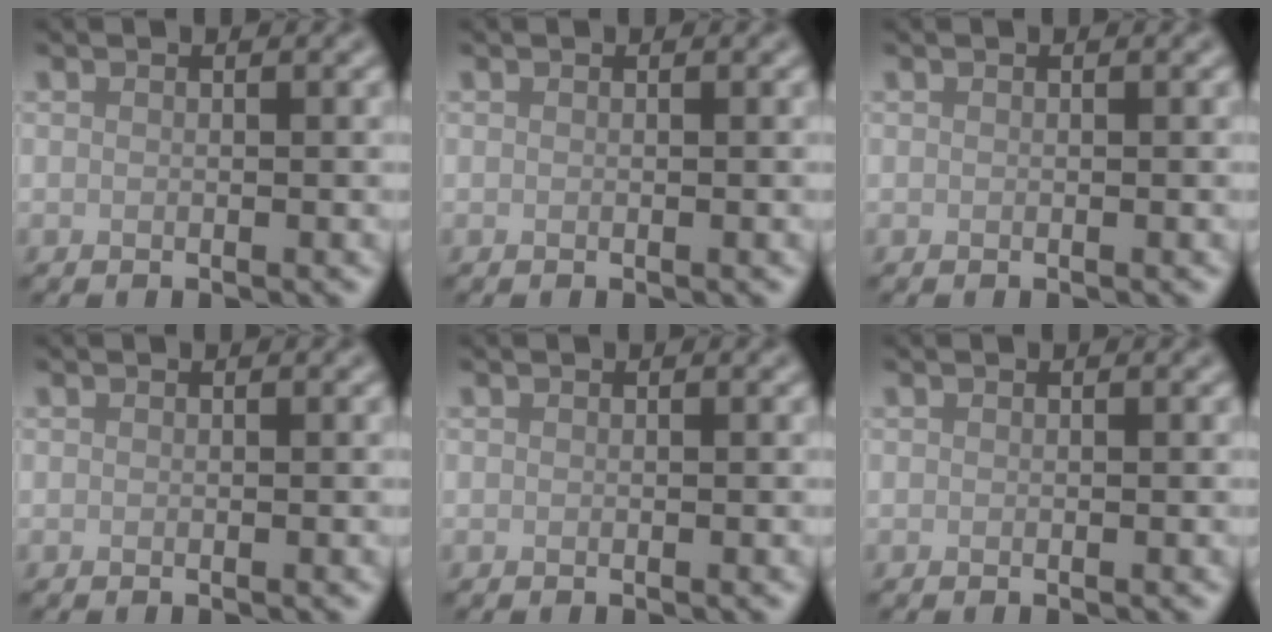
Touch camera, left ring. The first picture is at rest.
{"total": 0.0}
{"total": 0.0}
{"total": 0.0}
{"total": 0.0}
{"total": 0.0}